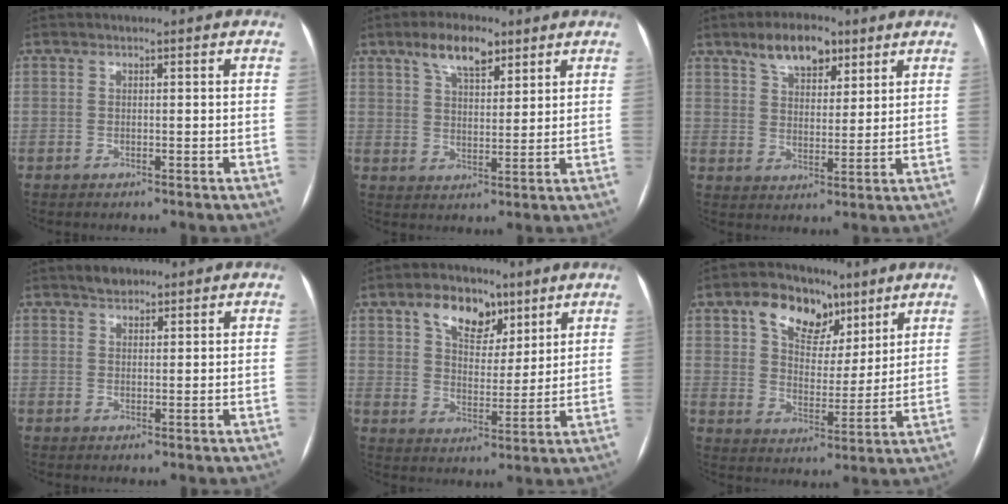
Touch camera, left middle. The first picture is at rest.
{"total": 7.6, "force": [5.0, 3.1, 4.9], "torque": [-0.088, 0.014, 0.088]}
{"total": 8.4, "force": [5.5, 4.0, 5.0], "torque": [-0.083, 0.015, 0.096]}
{"total": 2.0, "force": [1.5, 1.1, 0.6], "torque": [-0.010, 0.005, 0.023]}
{"total": 9.2, "force": [5.3, 5.5, 5.0], "torque": [-0.083, 0.021, 0.093]}
{"total": 11.7, "force": [6.9, 7.3, 6.1], "torque": [-0.102, 0.026, 0.119]}